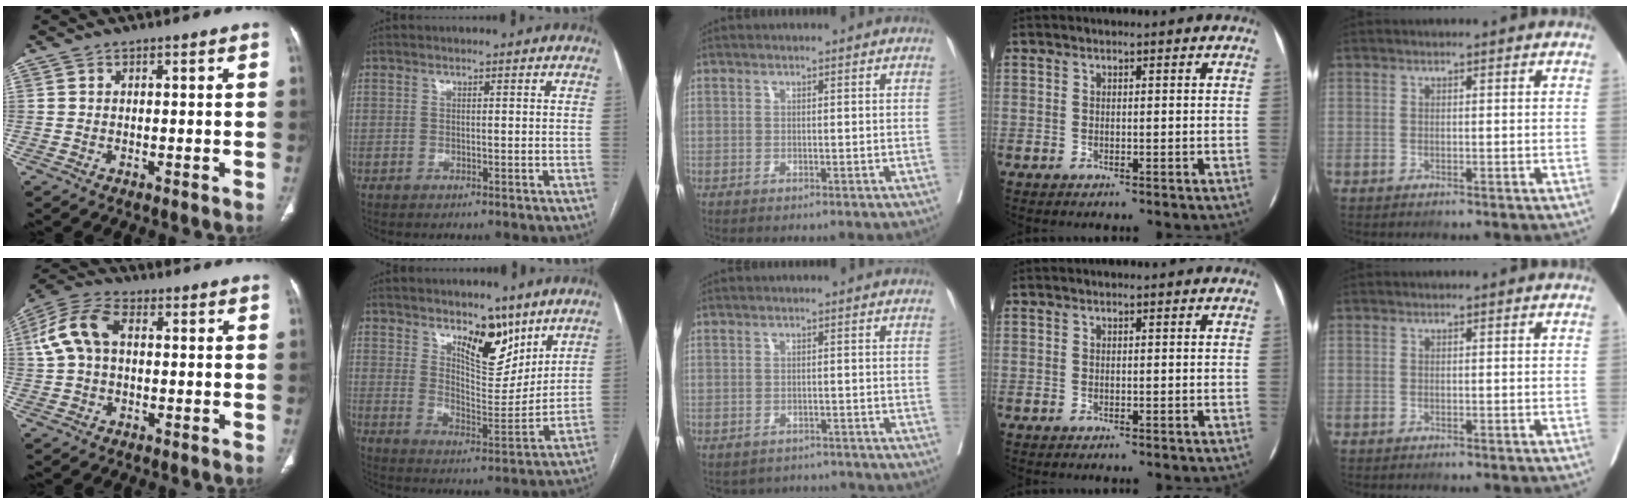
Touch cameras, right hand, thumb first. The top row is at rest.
{"thumb": {"total": 9.6, "force": [1.0, 6.2, 7.2], "torque": [-0.157, 0.031, 0.015]}, "index": {"total": 10.0, "force": [6.7, 3.9, 6.3], "torque": [-0.097, -0.017, 0.116]}, "middle": {"total": 5.0, "force": [-4.7, 1.7, -0.3], "torque": [0.008, 0.012, -0.058]}}